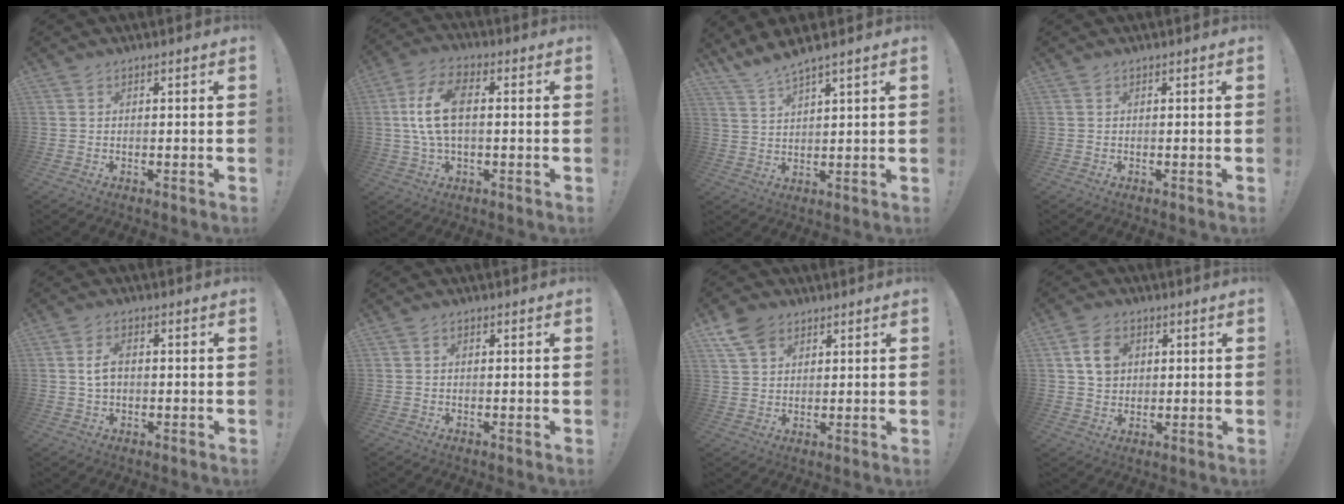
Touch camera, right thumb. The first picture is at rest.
{"total": 11.5, "force": [1.1, 5.8, 9.9], "torque": [-0.198, 0.002, 0.021]}
{"total": 5.1, "force": [4.7, -0.3, 2.1], "torque": [-0.053, -0.027, 0.086]}
{"total": 0.0}
{"total": 4.1, "force": [0.4, 2.3, 3.3], "torque": [-0.048, 0.001, 0.005]}
{"total": 0.6, "force": [0.0, 0.4, 0.4], "torque": [0.000, -0.001, -0.002]}
{"total": 8.1, "force": [4.9, 5.6, 3.1], "torque": [-0.057, -0.018, 0.098]}
{"total": 7.5, "force": [2.4, 6.0, 3.8], "torque": [-0.055, 0.004, 0.047]}